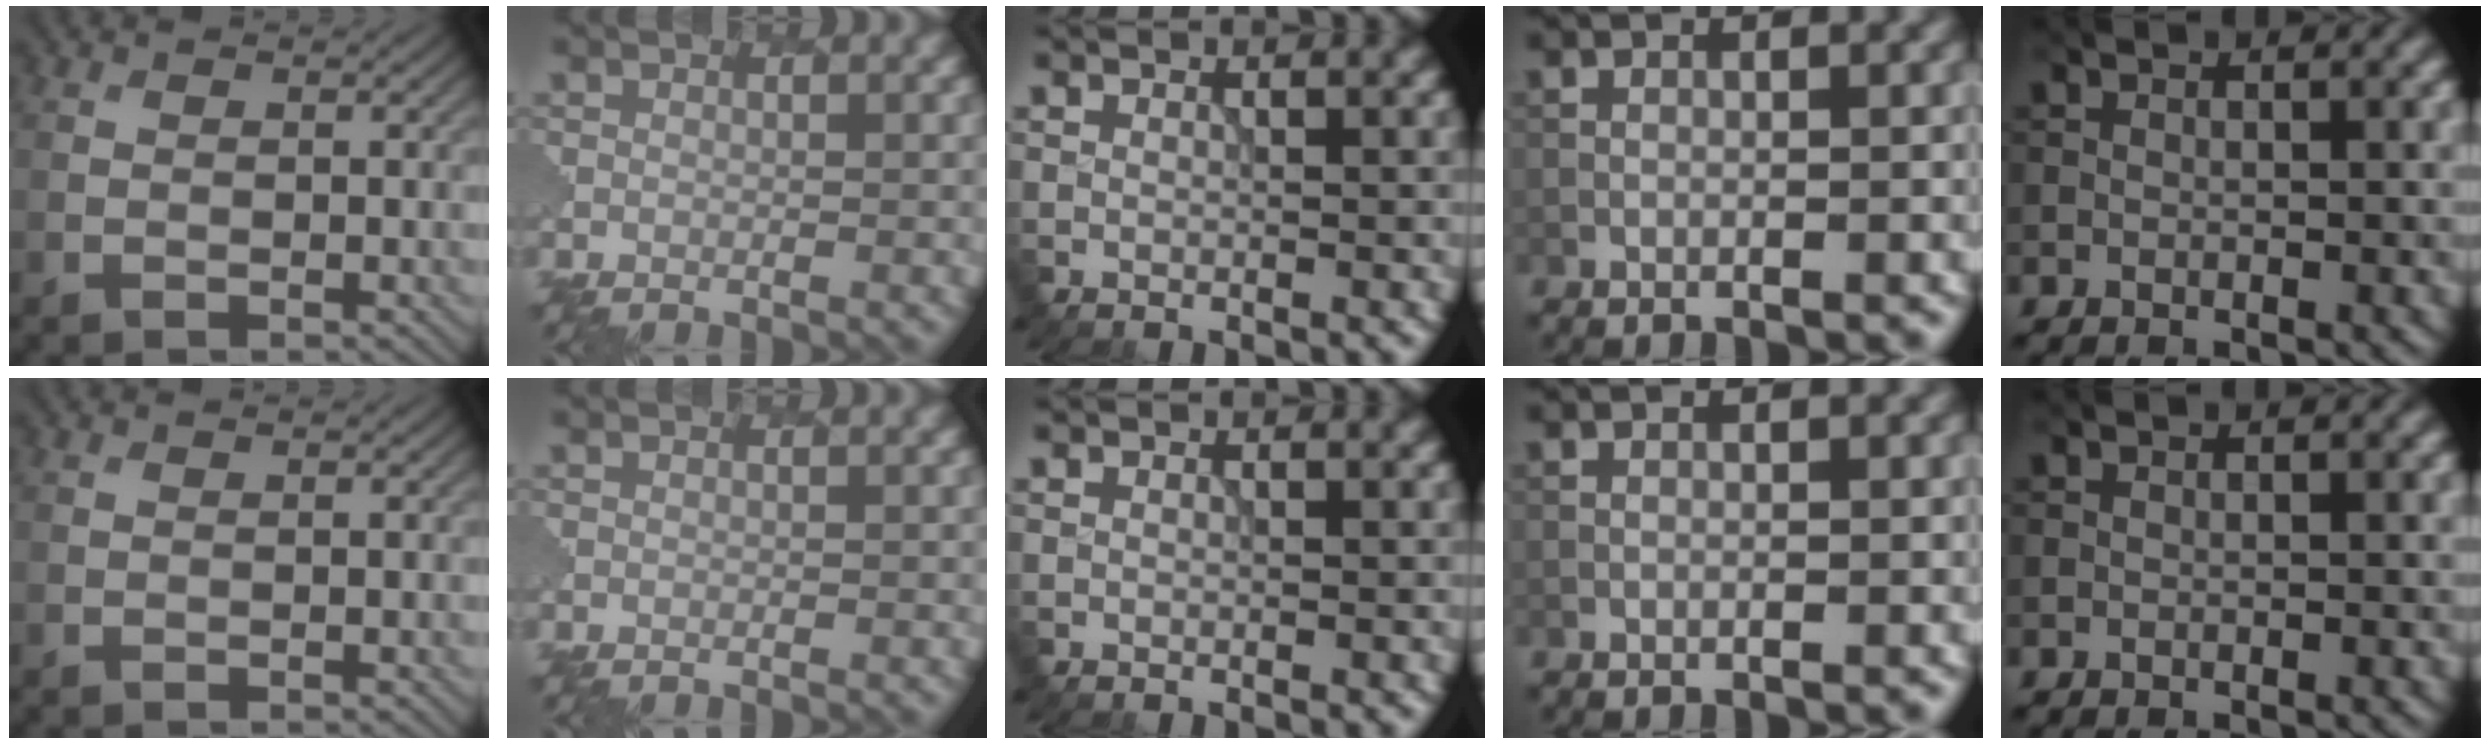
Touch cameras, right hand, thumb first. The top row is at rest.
{}